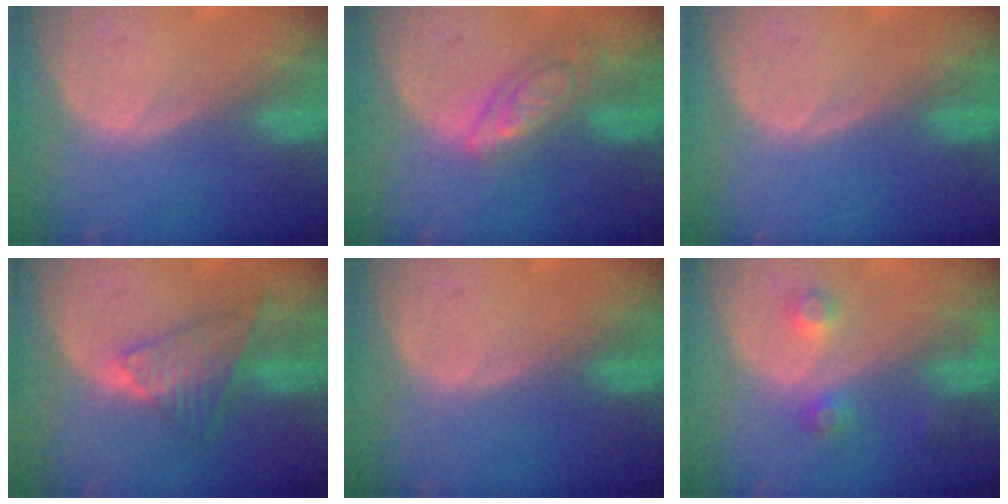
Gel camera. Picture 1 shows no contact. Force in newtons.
{"total": 6.2, "press": 5.5, "slide": 2.9}
{"total": 0.0}
{"total": 7.6, "press": 6.4, "slide": 4.0}
{"total": 0.0}
{"total": 3.7, "press": 3.4, "slide": 1.7}